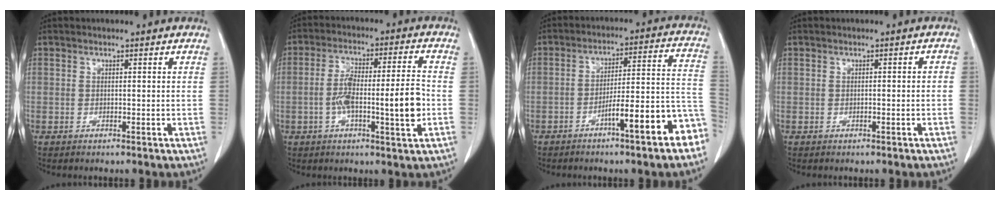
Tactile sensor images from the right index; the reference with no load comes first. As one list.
[{"total": 10.8, "force": [-2.2, 1.4, 10.5], "torque": [-0.182, 0.015, -0.038]}, {"total": 12.5, "force": [-6.7, 1.4, 10.4], "torque": [-0.124, 0.035, -0.094]}, {"total": 1.2, "force": [-0.4, 0.4, 1.1], "torque": [-0.013, 0.009, -0.002]}]